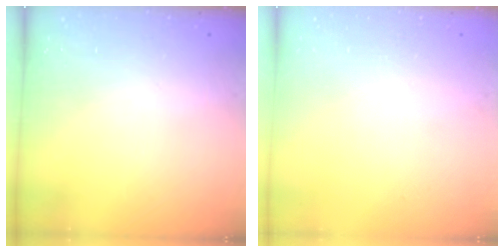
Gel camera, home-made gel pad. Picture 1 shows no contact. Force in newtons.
{"total": 0.0}